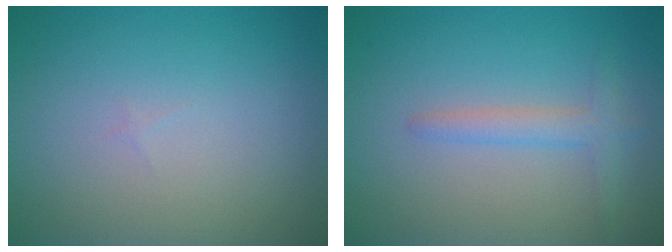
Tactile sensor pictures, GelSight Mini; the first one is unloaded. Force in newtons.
{"total": 2.1, "press": 2.1, "slide": 0.2}